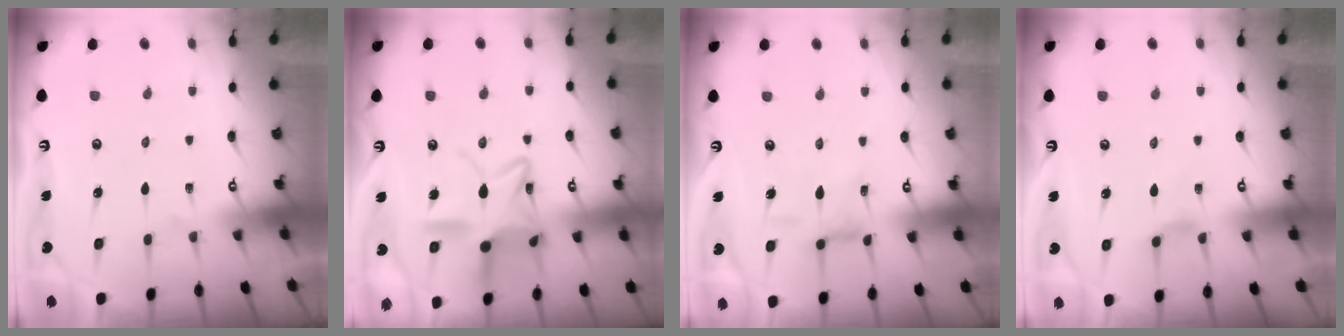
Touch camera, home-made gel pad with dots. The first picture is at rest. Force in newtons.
{"total": 16.1, "press": 16.1, "slide": 1.1}
{"total": 5.1, "press": 5.1, "slide": 0.4}
{"total": 2.6, "press": 2.6, "slide": 0.6}